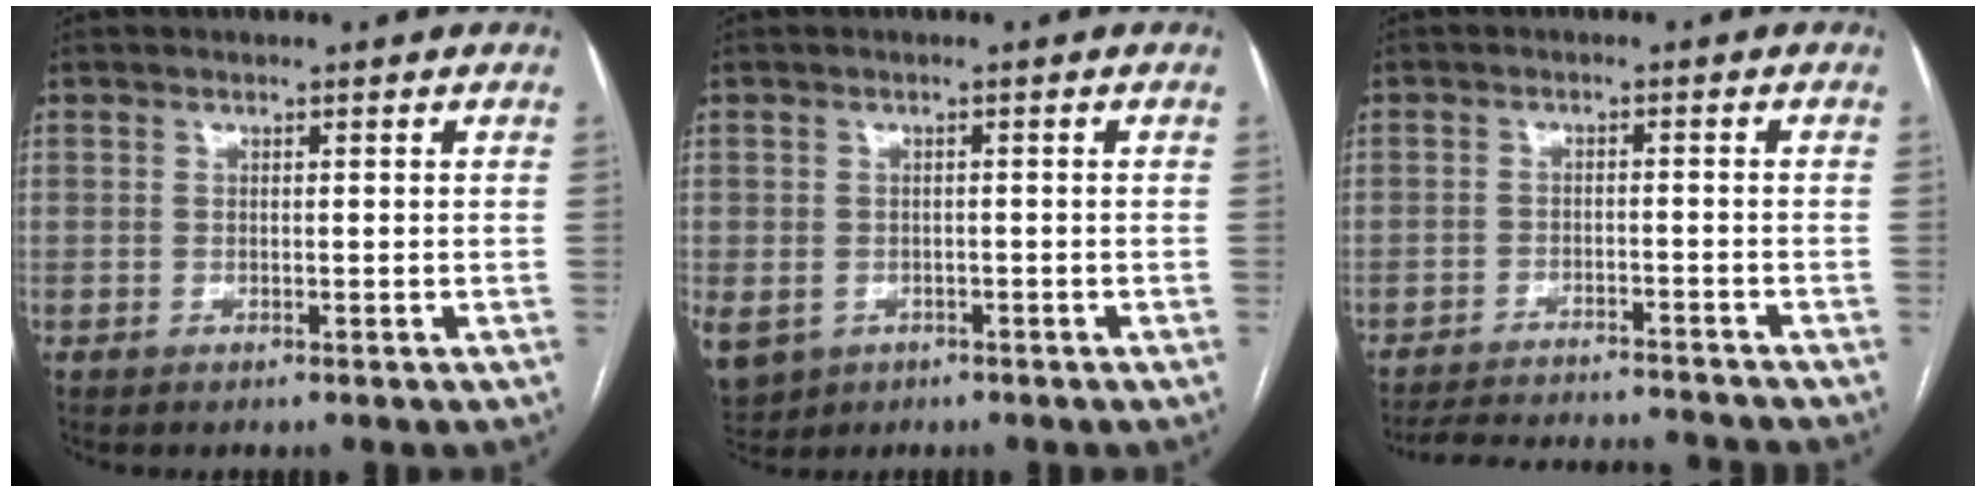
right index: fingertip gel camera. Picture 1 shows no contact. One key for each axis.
{"total": 10.7, "fx": -4.4, "fy": 8.9, "fz": 4.1, "tx": -0.130, "ty": -0.006, "tz": -0.054}
{"total": 13.1, "fx": -12.6, "fy": 1.1, "fz": 3.3, "tx": -0.058, "ty": -0.001, "tz": -0.172}